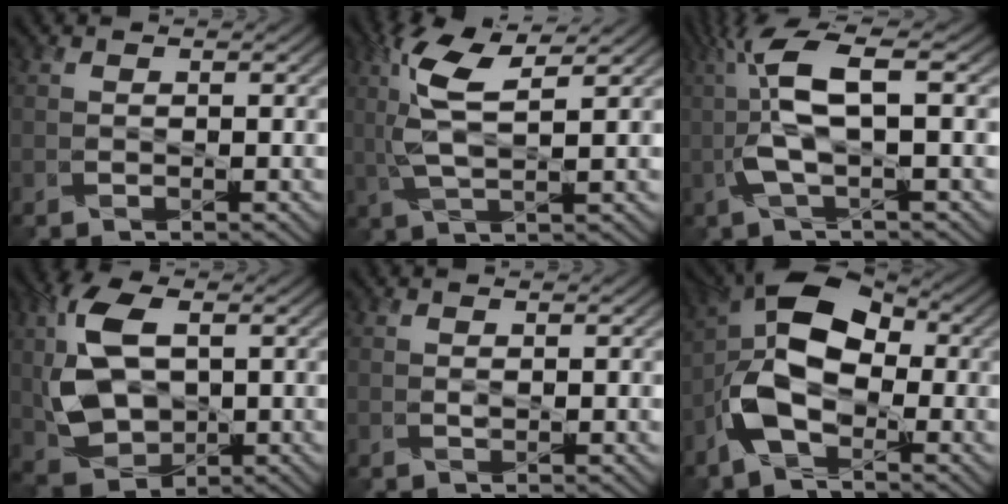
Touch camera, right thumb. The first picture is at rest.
{"total": 7.2, "force": [2.5, 2.0, 6.4], "torque": [-0.150, 0.010, 0.049]}
{"total": 7.8, "force": [0.6, 1.6, 7.6], "torque": [-0.164, 0.023, 0.004]}
{"total": 10.9, "force": [1.3, 7.0, 8.2], "torque": [-0.201, 0.004, 0.024]}
{"total": 0.0}
{"total": 9.9, "force": [-2.8, 5.6, 7.6], "torque": [-0.157, 0.008, -0.072]}